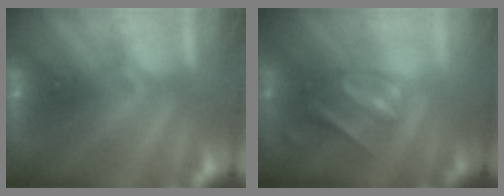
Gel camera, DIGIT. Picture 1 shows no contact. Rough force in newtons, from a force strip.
{"total": 3.0}